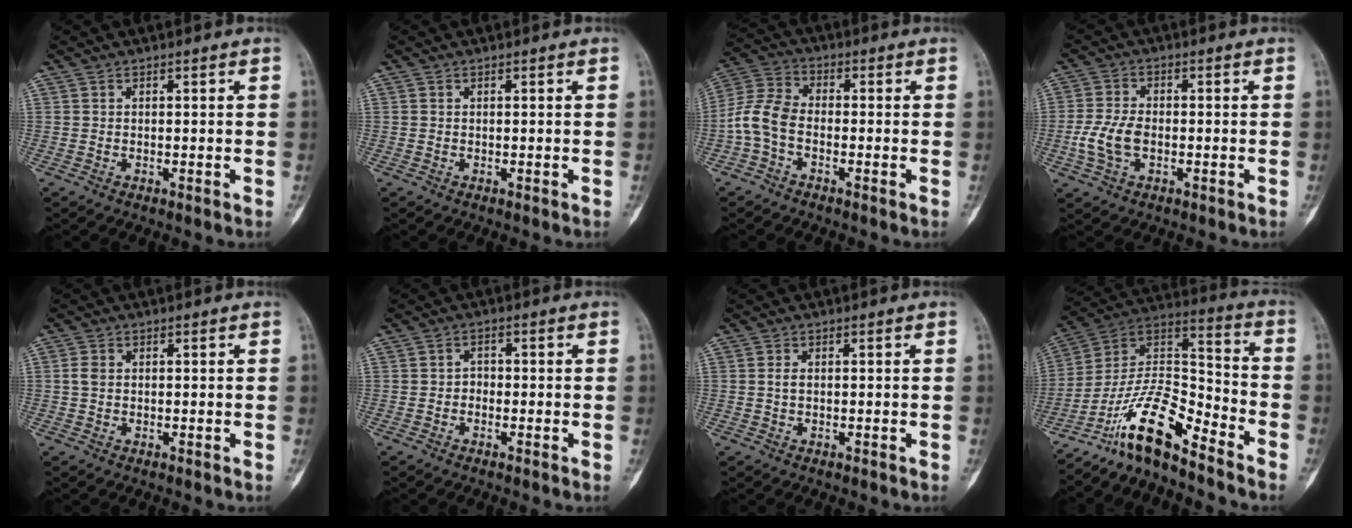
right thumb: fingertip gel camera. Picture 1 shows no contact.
{"total": 0.0}
{"total": 7.3, "force": [-2.2, 4.4, 5.4], "torque": [-0.116, 0.024, -0.058]}
{"total": 6.7, "force": [-1.5, 4.0, 5.3], "torque": [-0.118, 0.009, -0.030]}
{"total": 1.9, "force": [0.2, 1.4, 1.3], "torque": [-0.029, 0.003, 0.003]}
{"total": 1.5, "force": [-0.6, 1.2, 0.7], "torque": [0.006, 0.009, -0.017]}
{"total": 1.1, "force": [0.0, 0.6, 0.9], "torque": [-0.014, 0.001, 0.000]}
{"total": 14.2, "force": [-11.1, 3.7, 8.2], "torque": [-0.147, 0.102, -0.213]}